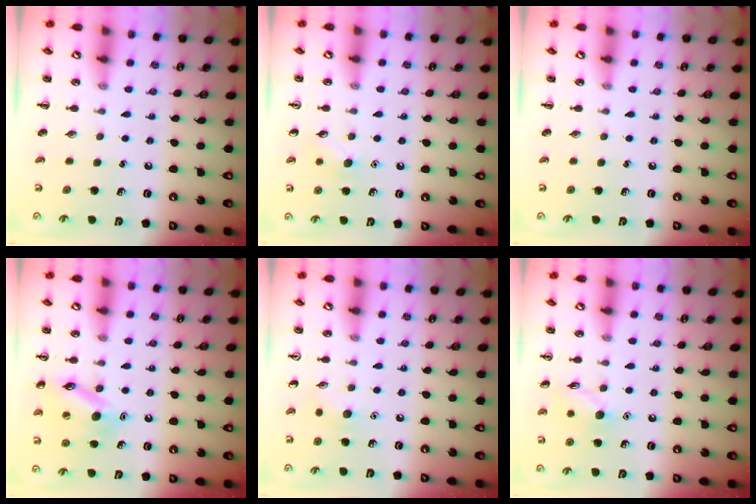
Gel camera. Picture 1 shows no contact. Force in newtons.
{"total": 5.4, "press": 5.2, "slide": 1.4}
{"total": 0.0}
{"total": 12.6, "press": 12.5, "slide": 1.8}
{"total": 4.7, "press": 4.5, "slide": 1.4}
{"total": 7.7, "press": 7.7, "slide": 1.0}